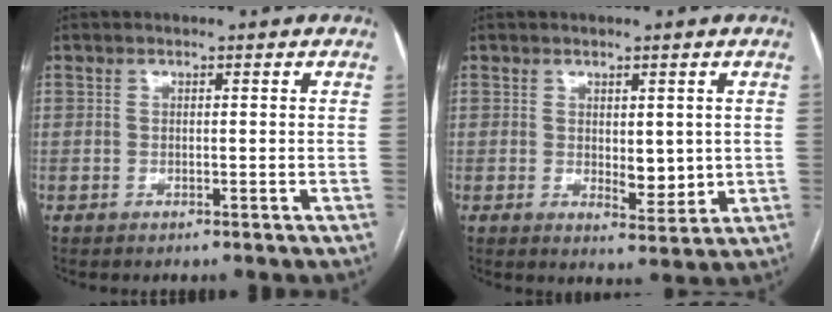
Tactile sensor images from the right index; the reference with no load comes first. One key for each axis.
{"total": 4.4, "fx": 0.4, "fy": 2.2, "fz": 3.8, "tx": -0.054, "ty": -0.013, "tz": 0.015}